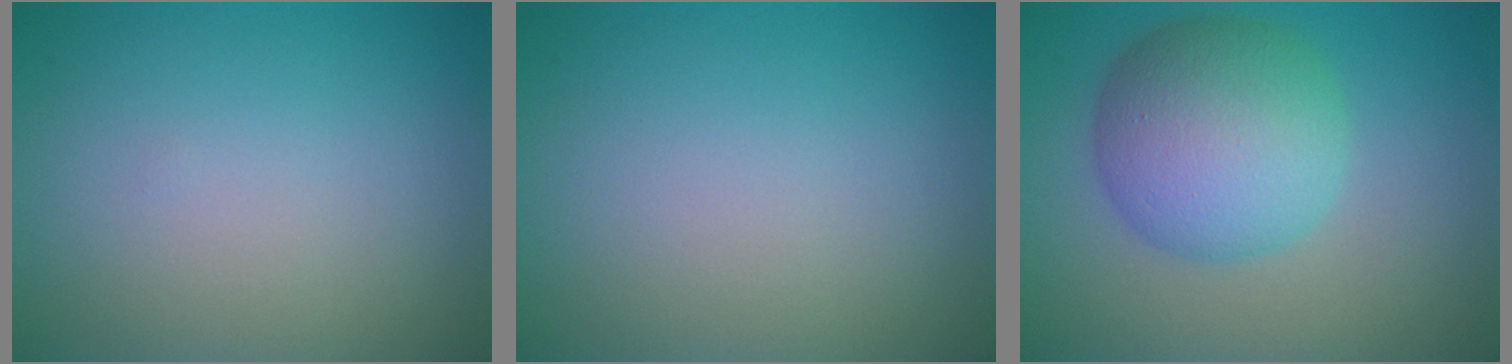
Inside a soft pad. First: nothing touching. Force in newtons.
{"total": 0.0}
{"total": 7.8, "press": 7.8, "slide": 0.2}